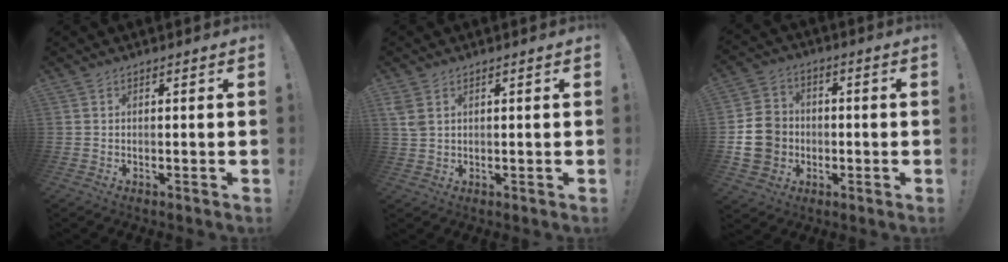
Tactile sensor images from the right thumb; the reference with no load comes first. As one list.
[{"total": 3.3, "force": [1.6, 2.1, 2.0], "torque": [-0.041, 0.000, 0.033]}, {"total": 12.0, "force": [-2.3, 10.8, 4.9], "torque": [-0.072, 0.029, -0.034]}]